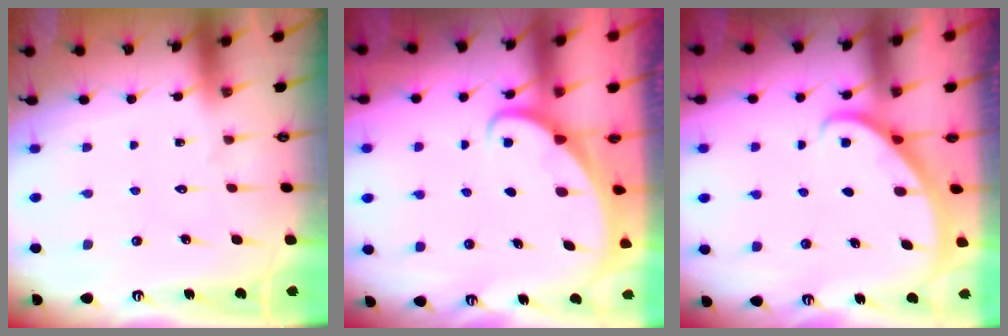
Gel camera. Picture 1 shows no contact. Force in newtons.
{"total": 1.9, "press": 1.9, "slide": 0.1}
{"total": 2.3, "press": 2.3, "slide": 0.2}